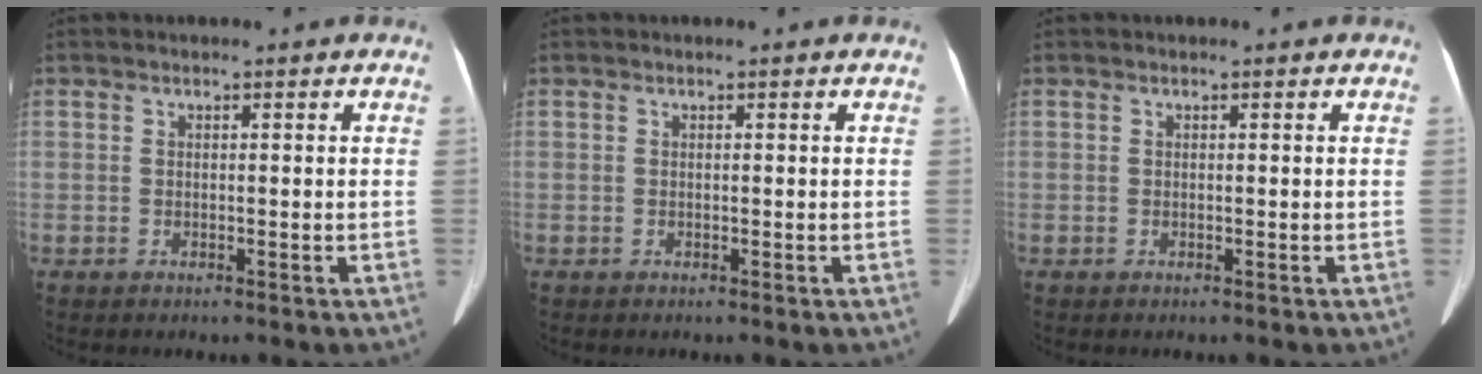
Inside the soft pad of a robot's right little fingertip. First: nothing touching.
{"total": 0.0}
{"total": 0.0}